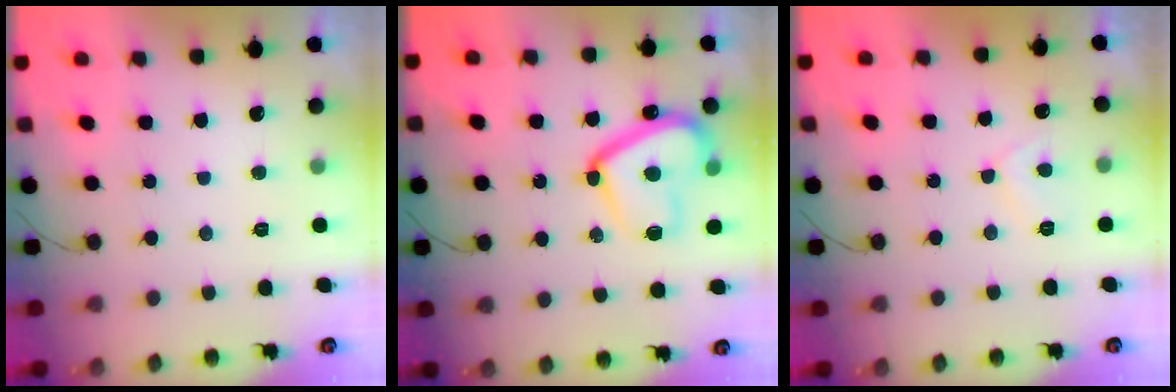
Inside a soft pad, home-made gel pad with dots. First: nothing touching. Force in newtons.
{"total": 15.5, "press": 15.4, "slide": 1.3}
{"total": 5.4, "press": 5.4, "slide": 0.7}